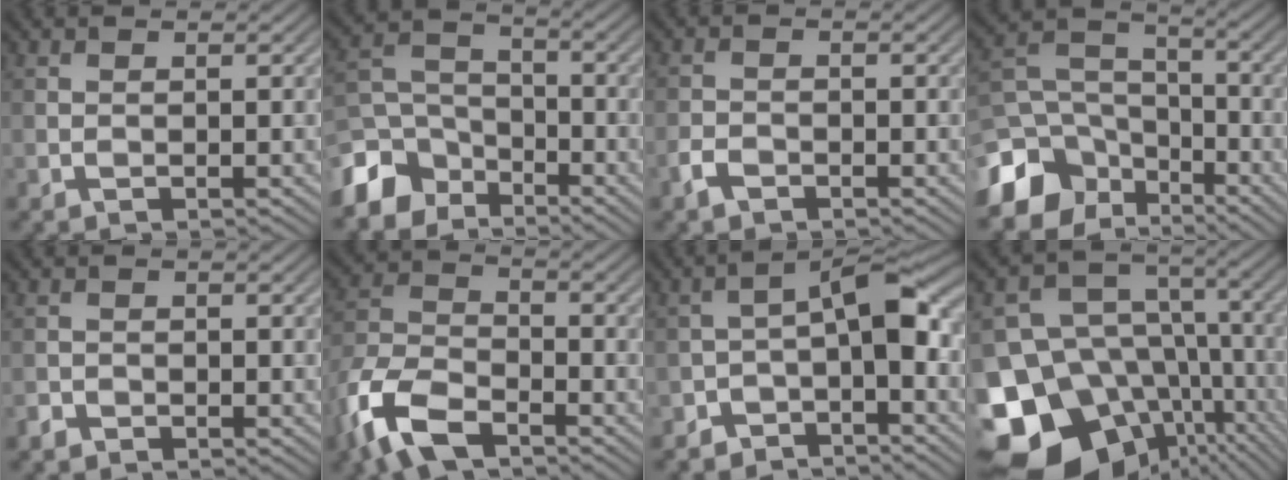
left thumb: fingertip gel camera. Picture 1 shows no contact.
{"total": 8.2, "force": [-5.9, 5.0, 2.9], "torque": [-0.068, -0.003, -0.138]}
{"total": 2.2, "force": [-1.5, 1.2, 1.0], "torque": [-0.020, 0.000, -0.036]}
{"total": 11.1, "force": [-6.7, 7.4, 4.9], "torque": [-0.132, -0.017, -0.132]}
{"total": 1.1, "force": [-0.9, 0.6, 0.2], "torque": [-0.004, 0.000, -0.021]}
{"total": 10.6, "force": [-6.7, 5.0, 6.6], "torque": [-0.150, -0.015, -0.149]}
{"total": 6.7, "force": [-3.2, 3.0, 5.1], "torque": [-0.064, 0.014, -0.069]}
{"total": 21.3, "force": [-10.3, 16.4, 9.0], "torque": [-0.176, -0.041, -0.148]}